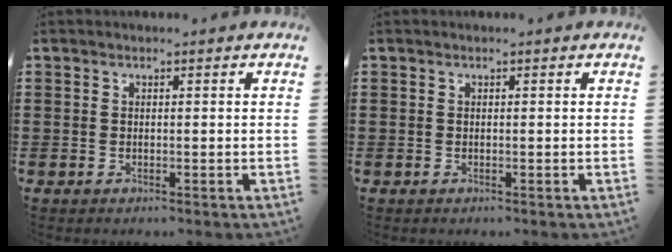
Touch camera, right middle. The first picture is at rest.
{"total": 0.0}